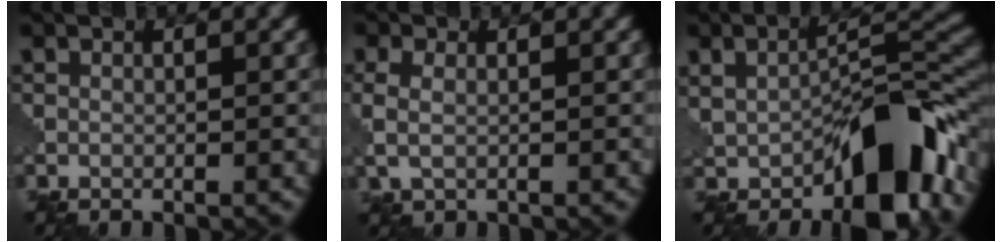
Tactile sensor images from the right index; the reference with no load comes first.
{"total": 2.3, "force": [0.1, 1.5, 1.8], "torque": [-0.046, 0.001, 0.002]}
{"total": 10.0, "force": [-3.6, 4.7, 8.1], "torque": [-0.114, 0.010, -0.060]}